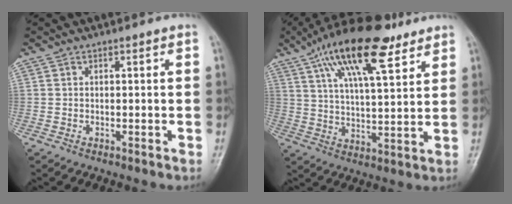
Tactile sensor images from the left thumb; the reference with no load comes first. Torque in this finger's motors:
{"motor_torque": [0.40, 0.83, 1.89, -0.88, 0.46]}